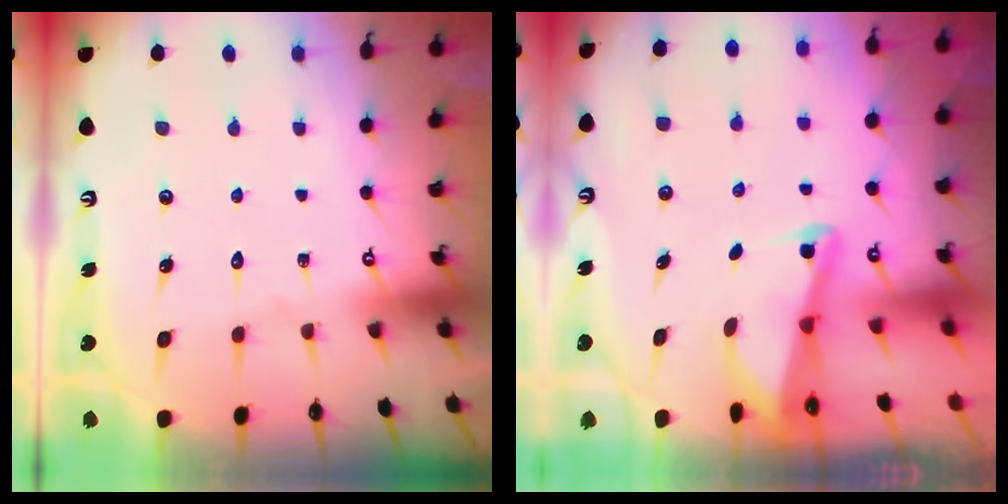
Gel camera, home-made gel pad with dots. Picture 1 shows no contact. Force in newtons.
{"total": 2.0, "press": 2.0, "slide": 0.4}